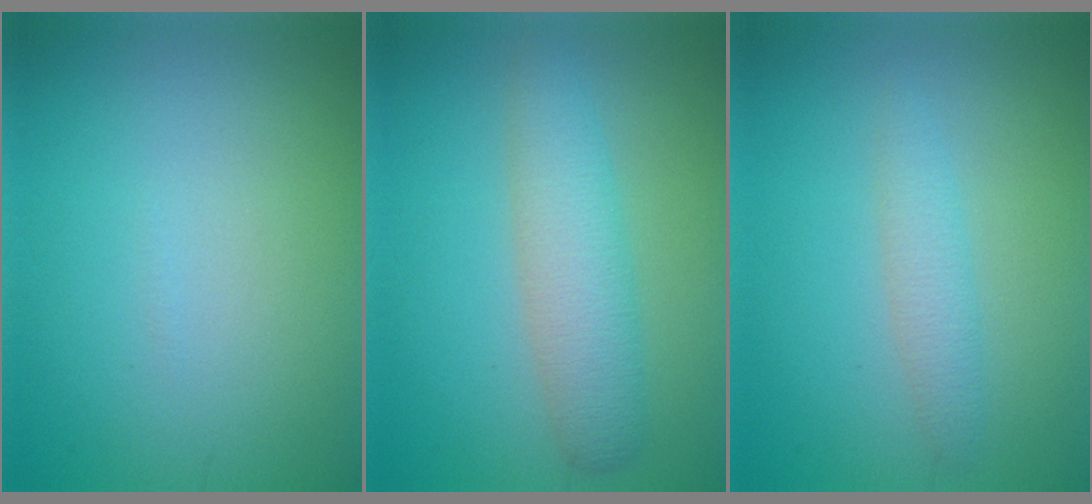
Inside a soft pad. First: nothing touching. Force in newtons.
{"total": 4.1, "press": 4.1, "slide": 0.2}
{"total": 2.0, "press": 2.0, "slide": 0.0}